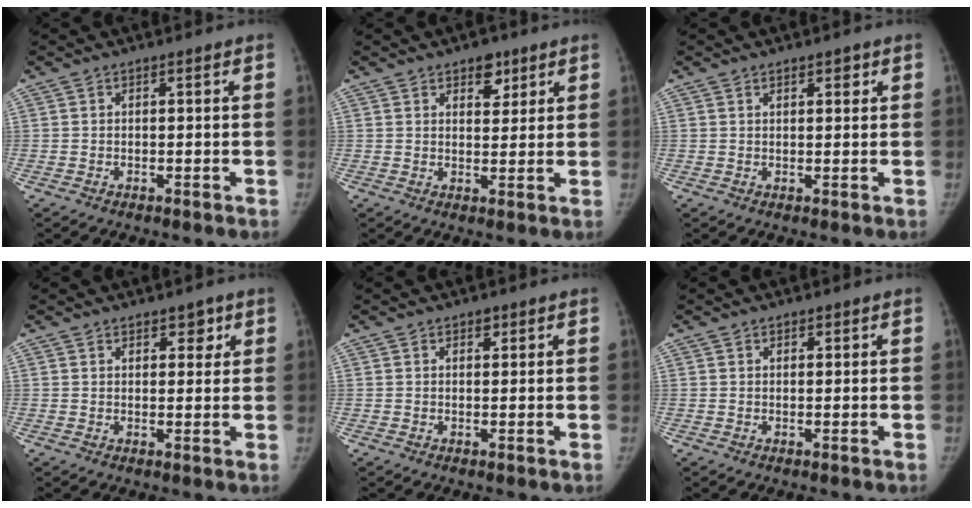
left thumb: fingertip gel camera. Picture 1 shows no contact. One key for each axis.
{"total": 4.5, "fx": 2.8, "fy": 2.7, "fz": 2.3, "tx": -0.007, "ty": -0.016, "tz": 0.040}
{"total": 1.6, "fx": 1.1, "fy": 0.7, "fz": 1.0, "tx": -0.004, "ty": -0.005, "tz": 0.014}
{"total": 3.1, "fx": 1.9, "fy": 1.9, "fz": 1.6, "tx": 0.004, "ty": -0.010, "tz": 0.027}
{"total": 1.3, "fx": 0.9, "fy": 0.8, "fz": 0.6, "tx": 0.000, "ty": -0.004, "tz": 0.011}
{"total": 0.9, "fx": 0.6, "fy": 0.6, "fz": 0.3, "tx": 0.004, "ty": -0.003, "tz": 0.007}